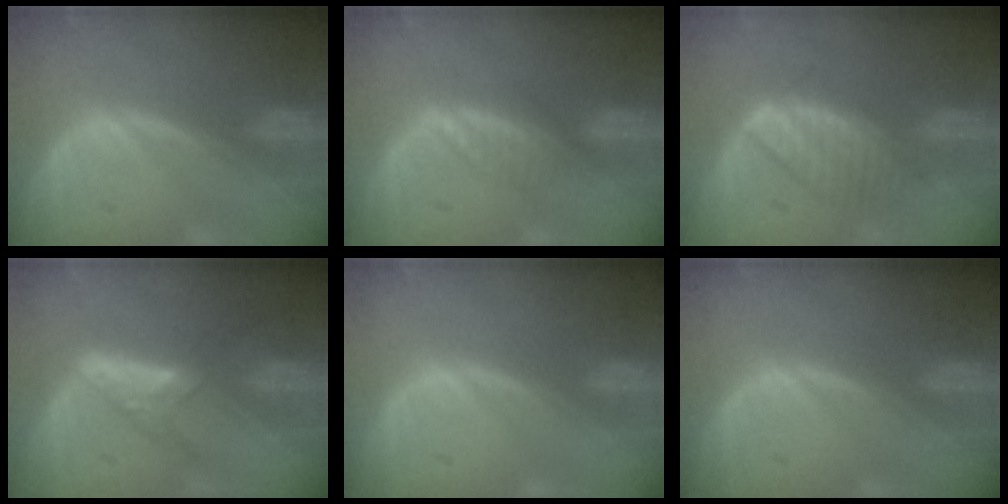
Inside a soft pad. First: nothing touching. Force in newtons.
{"total": 2.7, "press": 2.7, "slide": 0.2}
{"total": 6.0, "press": 5.9, "slide": 1.1}
{"total": 5.6, "press": 4.9, "slide": 2.7}
{"total": 0.6, "press": 0.1, "slide": 0.6}
{"total": 0.0}